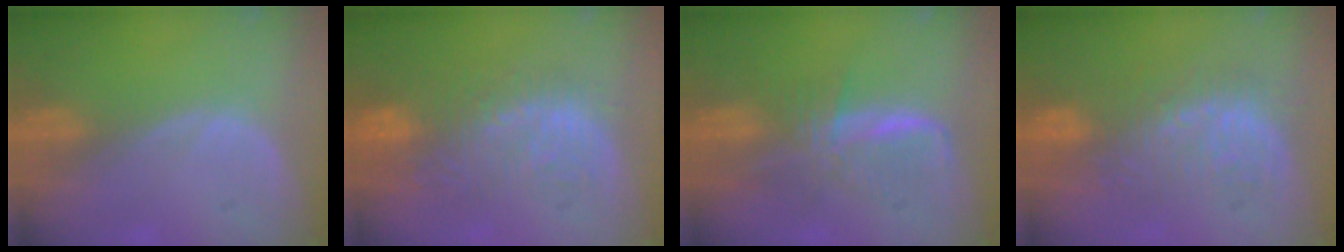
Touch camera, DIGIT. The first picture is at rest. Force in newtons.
{"total": 10.7, "press": 9.4, "slide": 5.3}
{"total": 6.3, "press": 6.1, "slide": 1.2}
{"total": 8.9, "press": 8.6, "slide": 2.0}